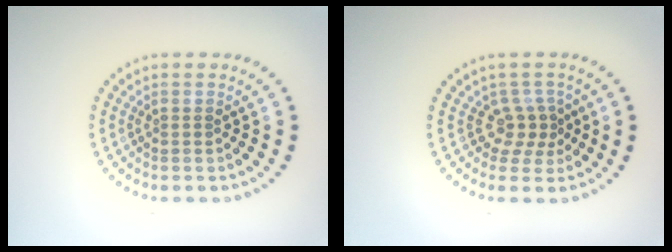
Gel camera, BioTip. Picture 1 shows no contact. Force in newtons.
{"total": 2.3, "press": 1.6, "slide": 1.7}